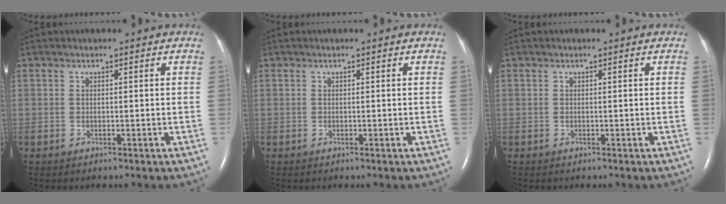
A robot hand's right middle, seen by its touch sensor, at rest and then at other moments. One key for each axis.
{"total": 0.0}
{"total": 0.0}